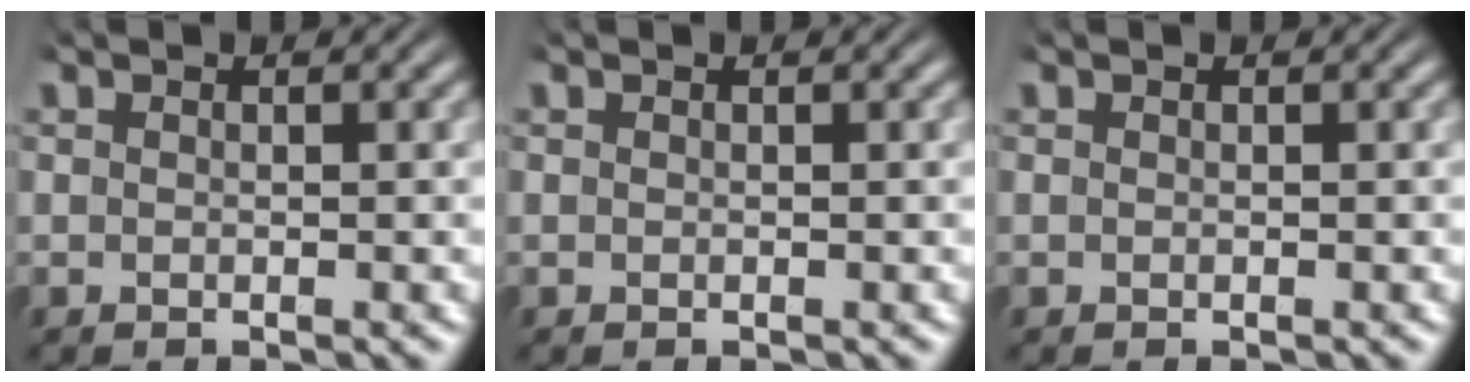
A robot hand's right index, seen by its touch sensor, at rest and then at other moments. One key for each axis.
{"total": 0.0}
{"total": 0.0}